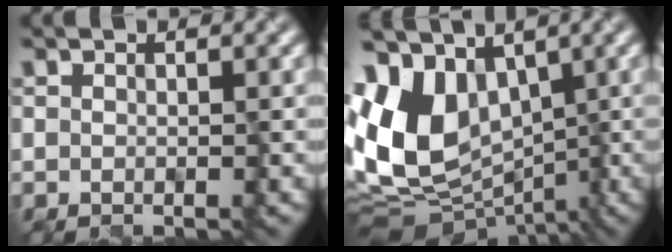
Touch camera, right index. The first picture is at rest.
{"total": 11.0, "force": [0.6, 7.7, 7.8], "torque": [-0.165, 0.008, -0.009]}